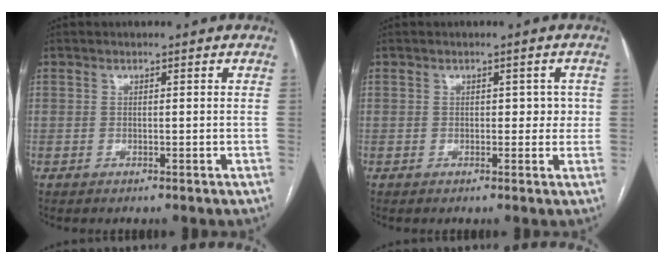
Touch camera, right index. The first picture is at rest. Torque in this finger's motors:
{"motor_torque": [0.13, 0.06, 0.05, 0.01]}